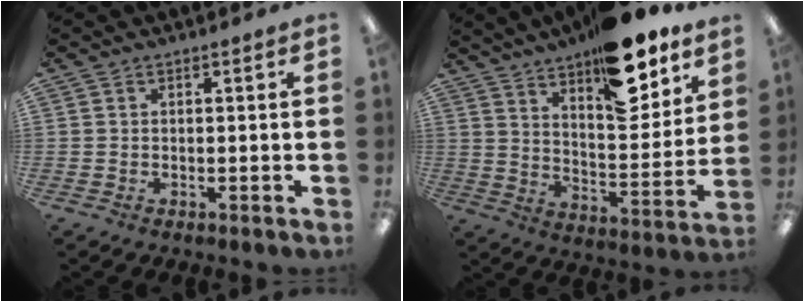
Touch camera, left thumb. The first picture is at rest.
{"total": 19.4, "force": [14.3, 7.4, 10.8], "torque": [-0.145, -0.097, 0.238]}